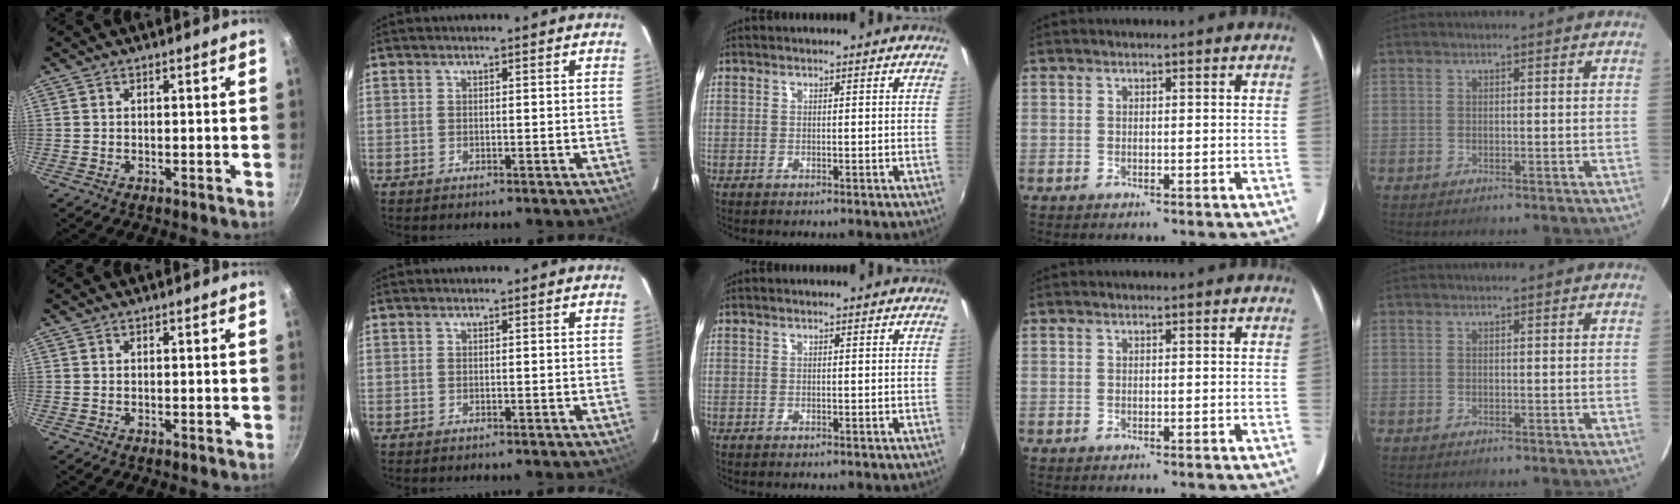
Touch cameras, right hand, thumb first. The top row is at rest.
{}